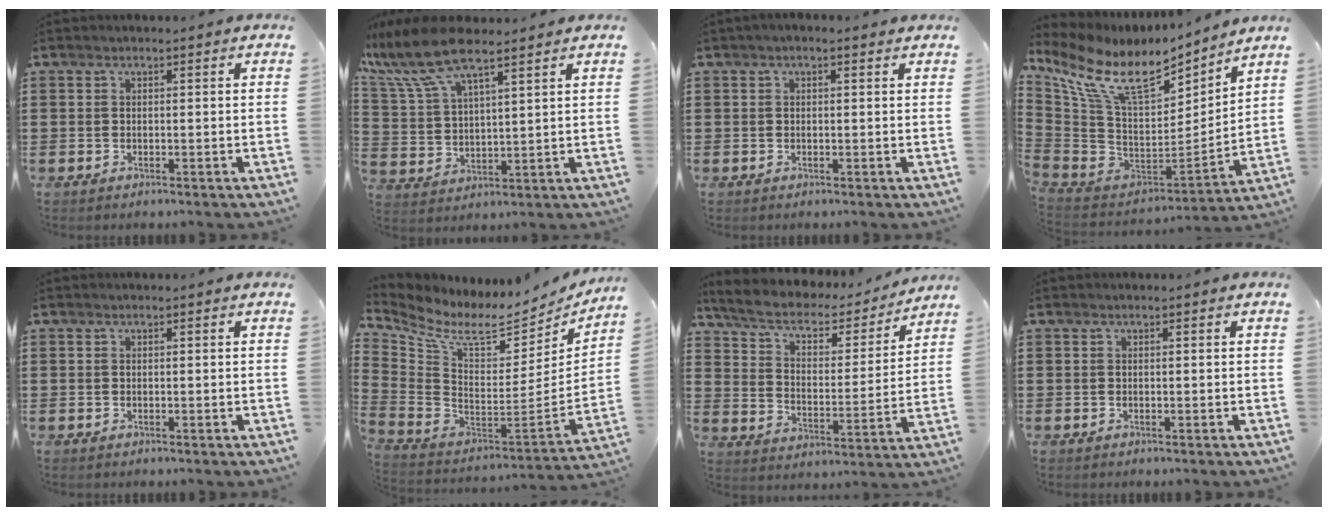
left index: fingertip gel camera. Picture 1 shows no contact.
{"total": 10.3, "force": [7.9, 2.6, 6.1], "torque": [-0.159, -0.029, 0.136]}
{"total": 0.8, "force": [0.2, 0.5, 0.6], "torque": [-0.011, 0.005, 0.003]}
{"total": 12.2, "force": [7.3, 5.2, 8.2], "torque": [-0.201, -0.045, 0.126]}
{"total": 0.0}
{"total": 8.0, "force": [5.5, 3.2, 4.8], "torque": [-0.113, -0.052, 0.093]}
{"total": 5.8, "force": [4.4, 2.3, 3.1], "torque": [-0.080, -0.026, 0.072]}
{"total": 0.0}